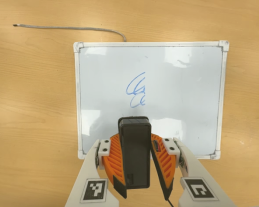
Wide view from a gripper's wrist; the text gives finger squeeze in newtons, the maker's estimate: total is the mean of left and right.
{"total": 8.5, "left": 8.5, "right": 8.4}